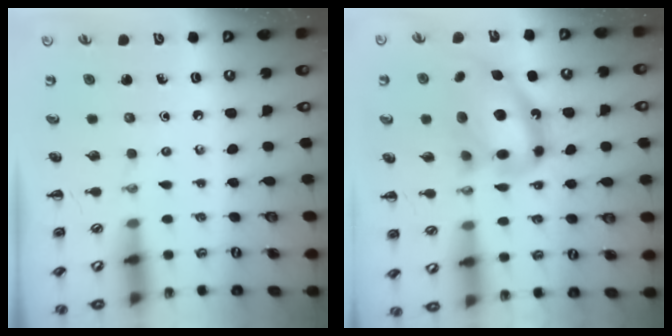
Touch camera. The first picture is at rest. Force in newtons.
{"total": 15.7, "press": 15.2, "slide": 4.1}